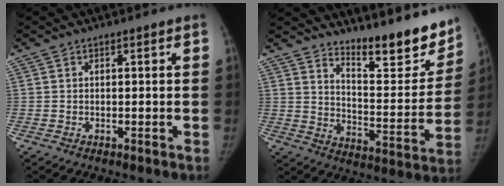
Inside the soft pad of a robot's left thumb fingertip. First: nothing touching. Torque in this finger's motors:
{"motor_torque": [0.01, 0.00, 0.55, -1.41, -0.02]}